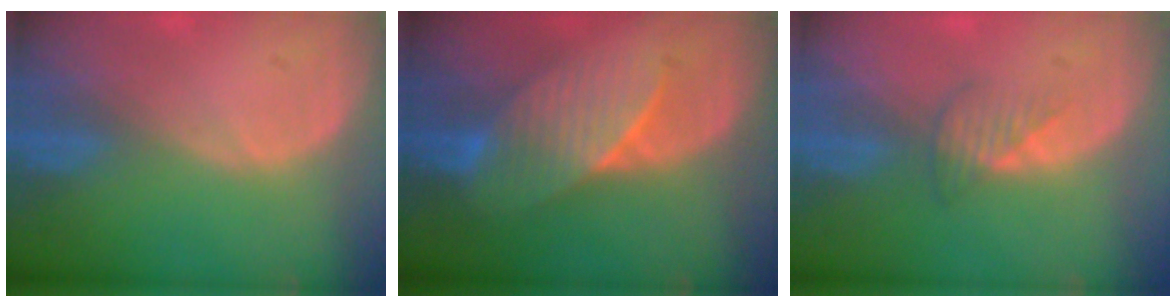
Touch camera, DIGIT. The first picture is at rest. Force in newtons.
{"total": 7.2, "press": 7.1, "slide": 1.4}
{"total": 2.5, "press": 2.5, "slide": 0.3}